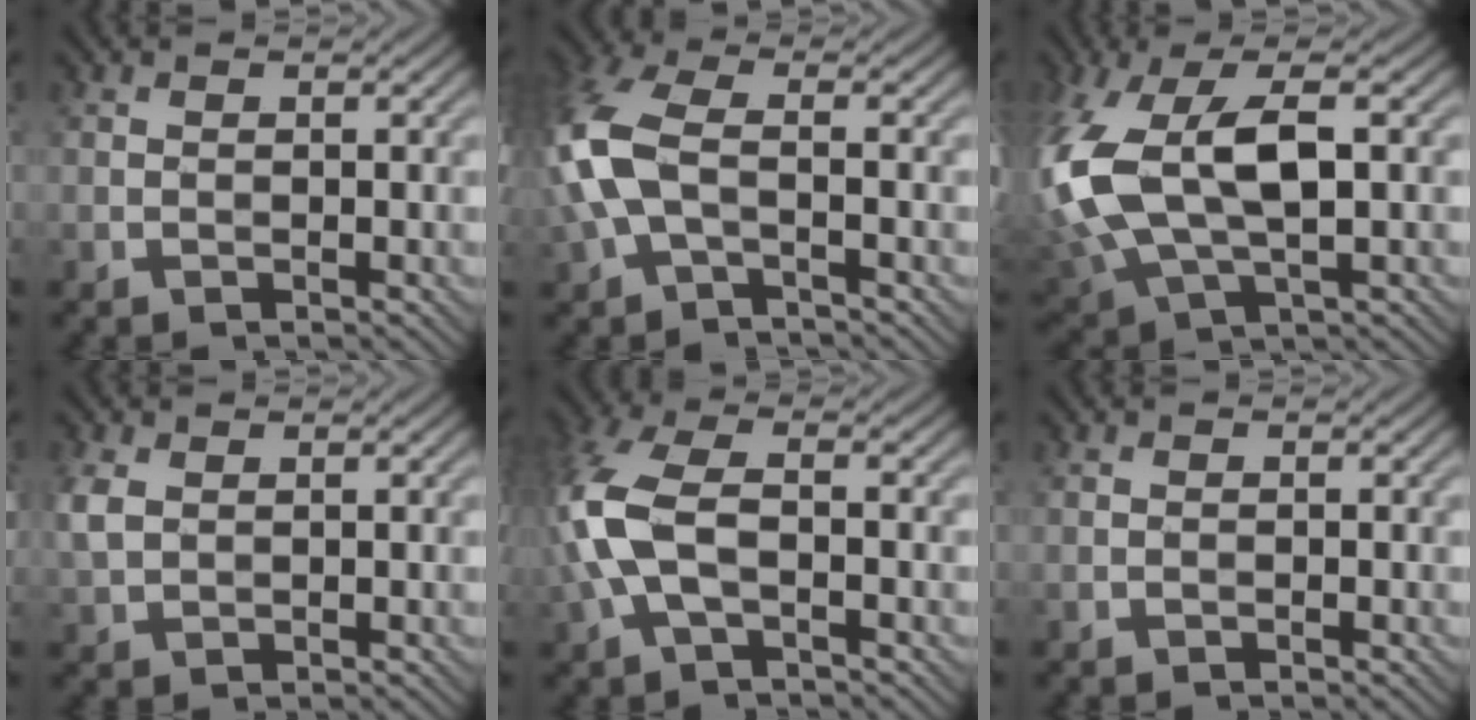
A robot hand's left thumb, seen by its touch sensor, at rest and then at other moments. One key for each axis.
{"total": 7.7, "fx": -1.2, "fy": 3.8, "fz": 6.6, "tx": -0.177, "ty": 0.010, "tz": -0.037}
{"total": 14.2, "fx": 1.0, "fy": 7.4, "fz": 12.1, "tx": -0.300, "ty": -0.004, "tz": 0.024}
{"total": 2.9, "fx": 0.7, "fy": 2.0, "fz": 1.9, "tx": -0.060, "ty": 0.000, "tz": 0.016}
{"total": 8.5, "fx": -1.4, "fy": 4.1, "fz": 7.3, "tx": -0.192, "ty": 0.010, "tz": -0.037}
{"total": 0.0}